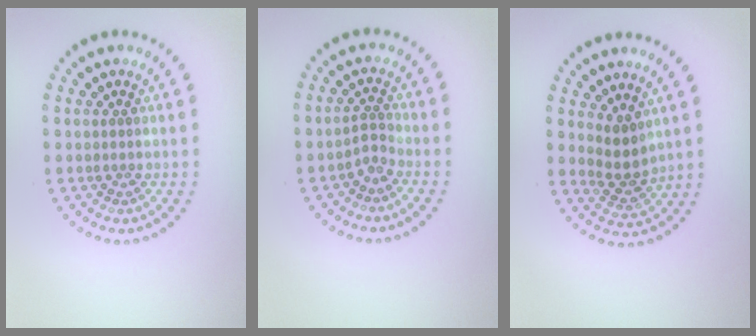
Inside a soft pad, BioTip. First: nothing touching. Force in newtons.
{"total": 1.6, "press": 1.0, "slide": 1.2}
{"total": 2.6, "press": 2.0, "slide": 1.5}